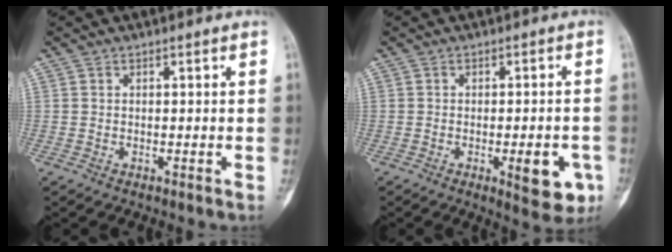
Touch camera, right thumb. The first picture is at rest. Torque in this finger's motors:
{"motor_torque": [1.64, 1.20, 0.68, -0.86, 0.37]}